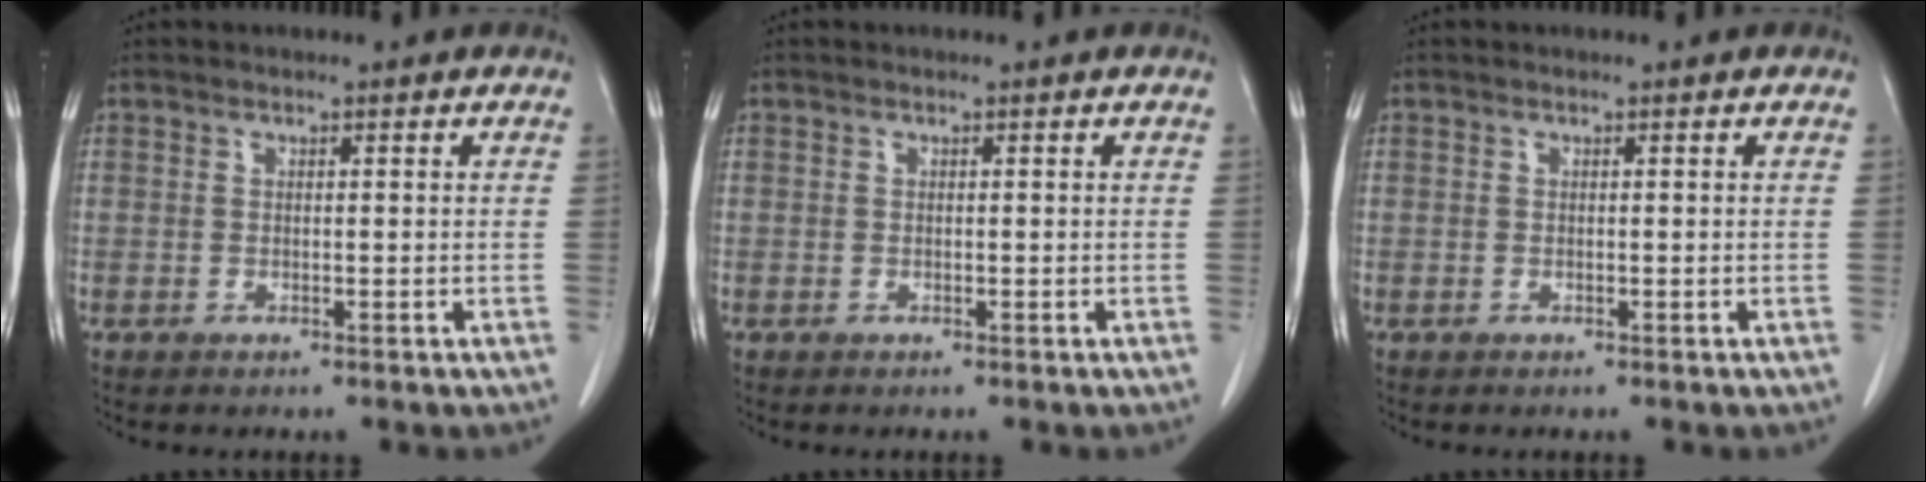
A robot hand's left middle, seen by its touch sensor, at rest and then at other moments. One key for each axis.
{"total": 0.0}
{"total": 0.0}